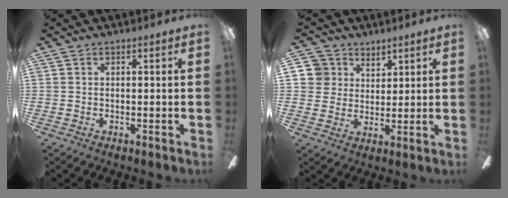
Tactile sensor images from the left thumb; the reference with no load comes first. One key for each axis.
{"total": 7.7, "fx": 4.8, "fy": 6.0, "fz": 0.4, "tx": -0.019, "ty": -0.022, "tz": 0.093}